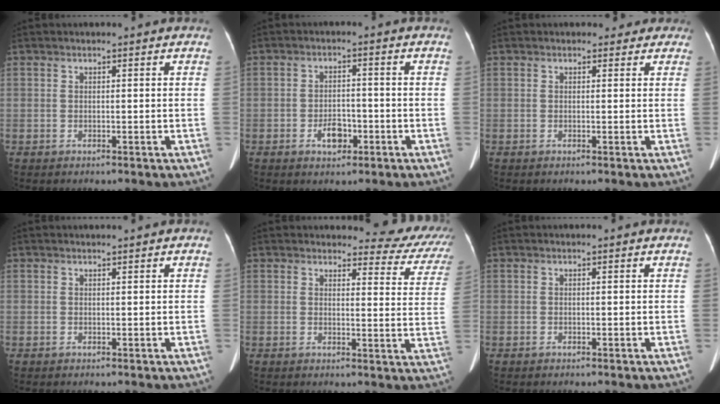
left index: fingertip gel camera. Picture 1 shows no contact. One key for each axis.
{"total": 3.8, "fx": -1.9, "fy": 2.2, "fz": 2.4, "tx": -0.040, "ty": 0.005, "tz": -0.027}
{"total": 2.1, "fx": 1.6, "fy": 1.5, "fz": 0.1, "tx": 0.013, "ty": -0.001, "tz": 0.007}
{"total": 0.8, "fx": 0.7, "fy": 0.2, "fz": 0.3, "tx": -0.005, "ty": 0.019, "tz": 0.011}
{"total": 10.3, "fx": 9.9, "fy": 2.7, "fz": 1.0, "tx": 0.027, "ty": -0.049, "tz": 0.079}
{"total": 0.0}